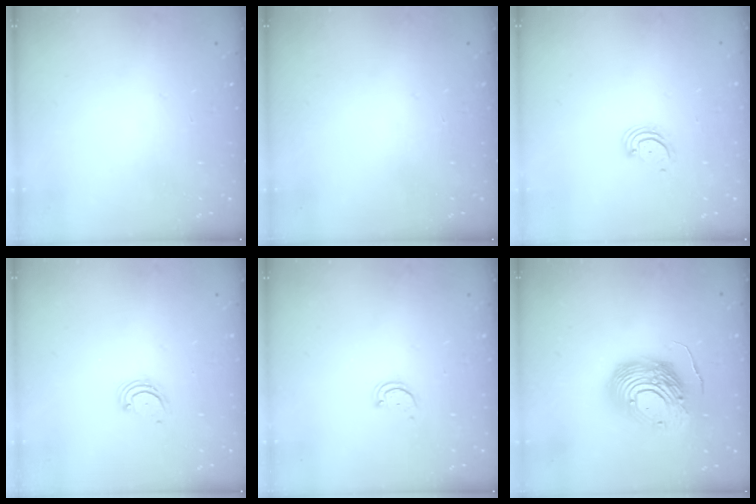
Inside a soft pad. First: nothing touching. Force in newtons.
{"total": 0.0}
{"total": 3.1, "press": 3.1, "slide": 0.3}
{"total": 3.1, "press": 3.1, "slide": 0.5}
{"total": 2.2, "press": 2.1, "slide": 0.4}
{"total": 17.1, "press": 16.9, "slide": 2.7}